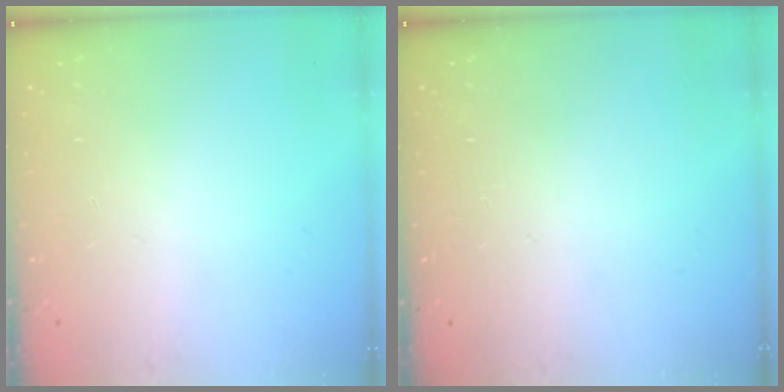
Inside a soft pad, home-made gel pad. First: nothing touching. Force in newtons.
{"total": 0.0}